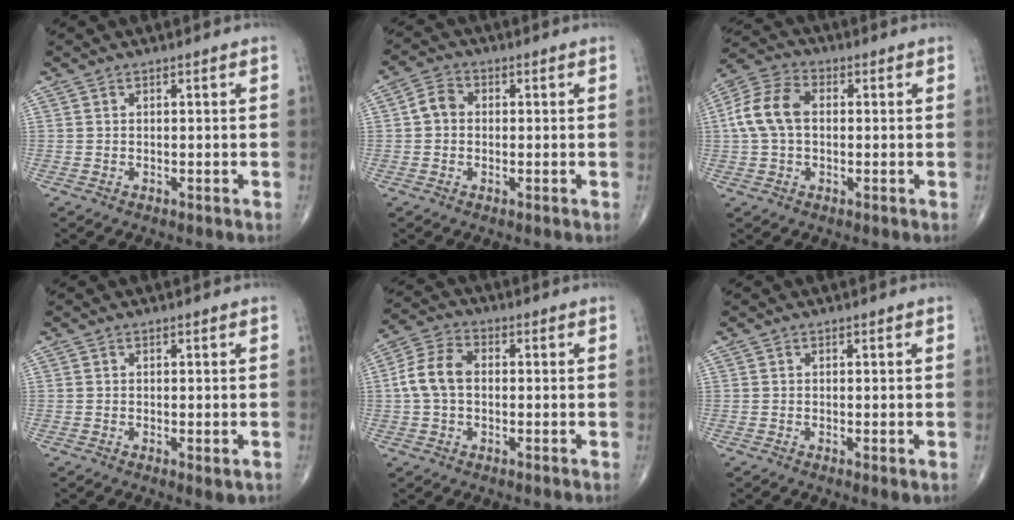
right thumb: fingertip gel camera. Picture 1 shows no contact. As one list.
[{"total": 3.9, "force": [0.0, 3.3, 2.2], "torque": [-0.032, 0.012, -0.009]}, {"total": 9.7, "force": [0.6, 6.5, 7.2], "torque": [-0.149, 0.028, 0.004]}, {"total": 1.9, "force": [-0.6, 0.7, 1.7], "torque": [-0.025, -0.005, -0.007]}, {"total": 7.8, "force": [0.0, 5.3, 5.7], "torque": [-0.115, 0.026, -0.009]}, {"total": 1.2, "force": [-0.3, 0.4, 1.1], "torque": [-0.023, -0.005, -0.007]}]